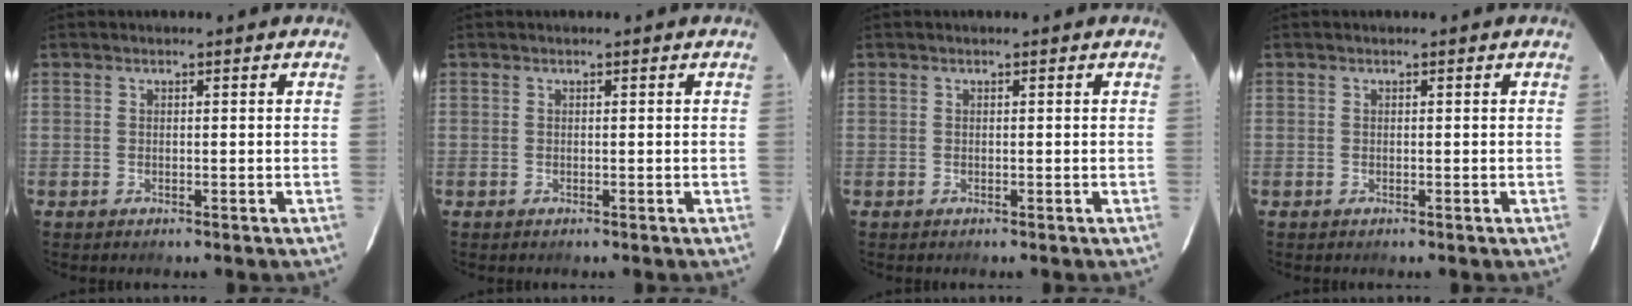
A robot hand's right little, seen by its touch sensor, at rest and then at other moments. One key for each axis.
{"total": 0.0}
{"total": 0.0}
{"total": 0.0}